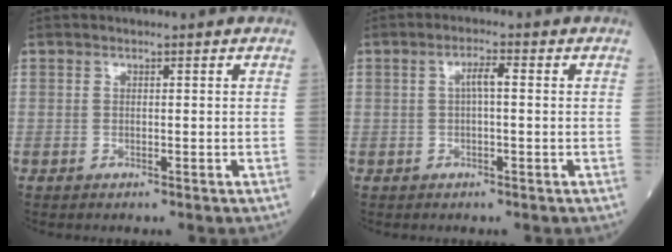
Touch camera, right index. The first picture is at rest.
{"total": 2.6, "force": [0.2, 0.6, 2.5], "torque": [-0.049, 0.007, 0.003]}